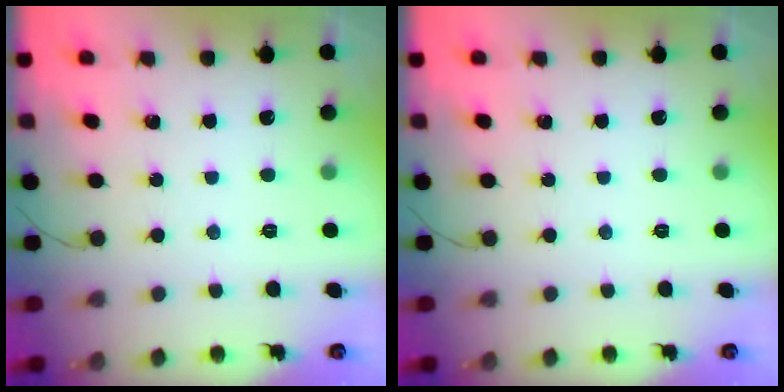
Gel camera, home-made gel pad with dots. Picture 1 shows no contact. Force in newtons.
{"total": 0.0}